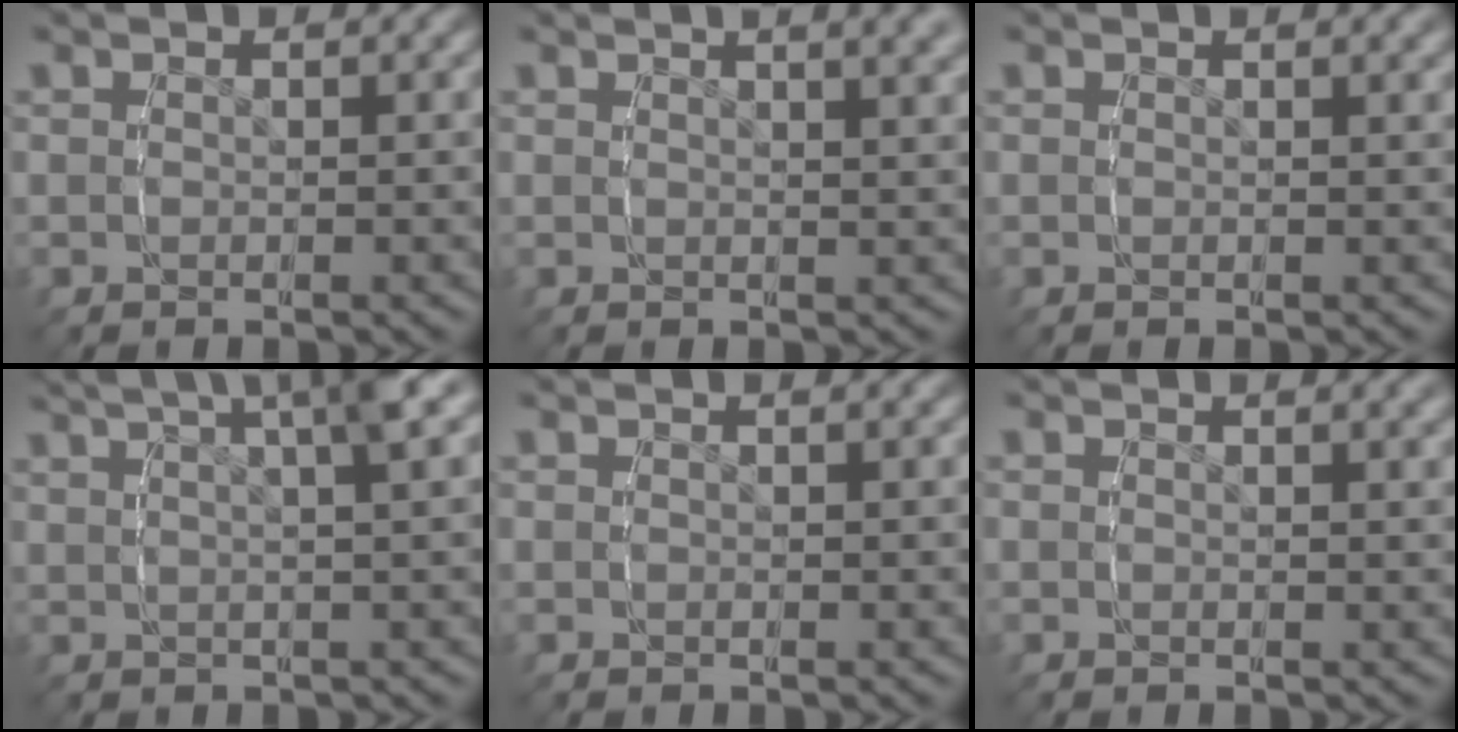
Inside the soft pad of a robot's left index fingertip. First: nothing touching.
{"total": 4.8, "force": [3.1, 1.7, 3.3], "torque": [-0.037, 0.013, 0.040]}
{"total": 1.0, "force": [0.6, 0.1, 0.7], "torque": [-0.007, 0.003, 0.007]}
{"total": 9.6, "force": [5.8, 4.1, 6.4], "torque": [-0.082, 0.031, 0.071]}
{"total": 0.7, "force": [0.6, 0.1, 0.4], "torque": [-0.002, 0.005, 0.008]}
{"total": 1.3, "force": [0.9, 0.3, 1.0], "torque": [-0.011, 0.003, 0.011]}